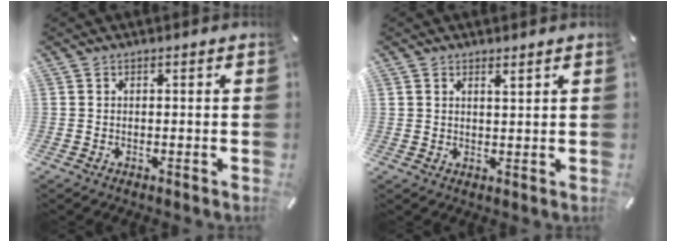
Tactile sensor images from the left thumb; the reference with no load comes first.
{"total": 1.6, "force": [1.4, 0.5, 0.7], "torque": [-0.013, -0.001, 0.026]}